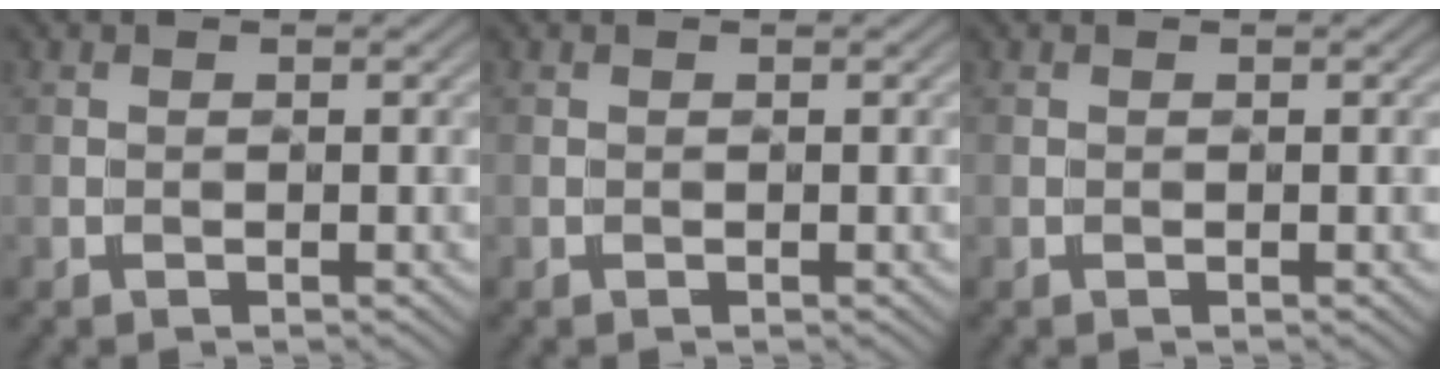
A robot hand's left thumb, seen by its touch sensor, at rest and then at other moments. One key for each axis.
{"total": 0.0}
{"total": 0.0}